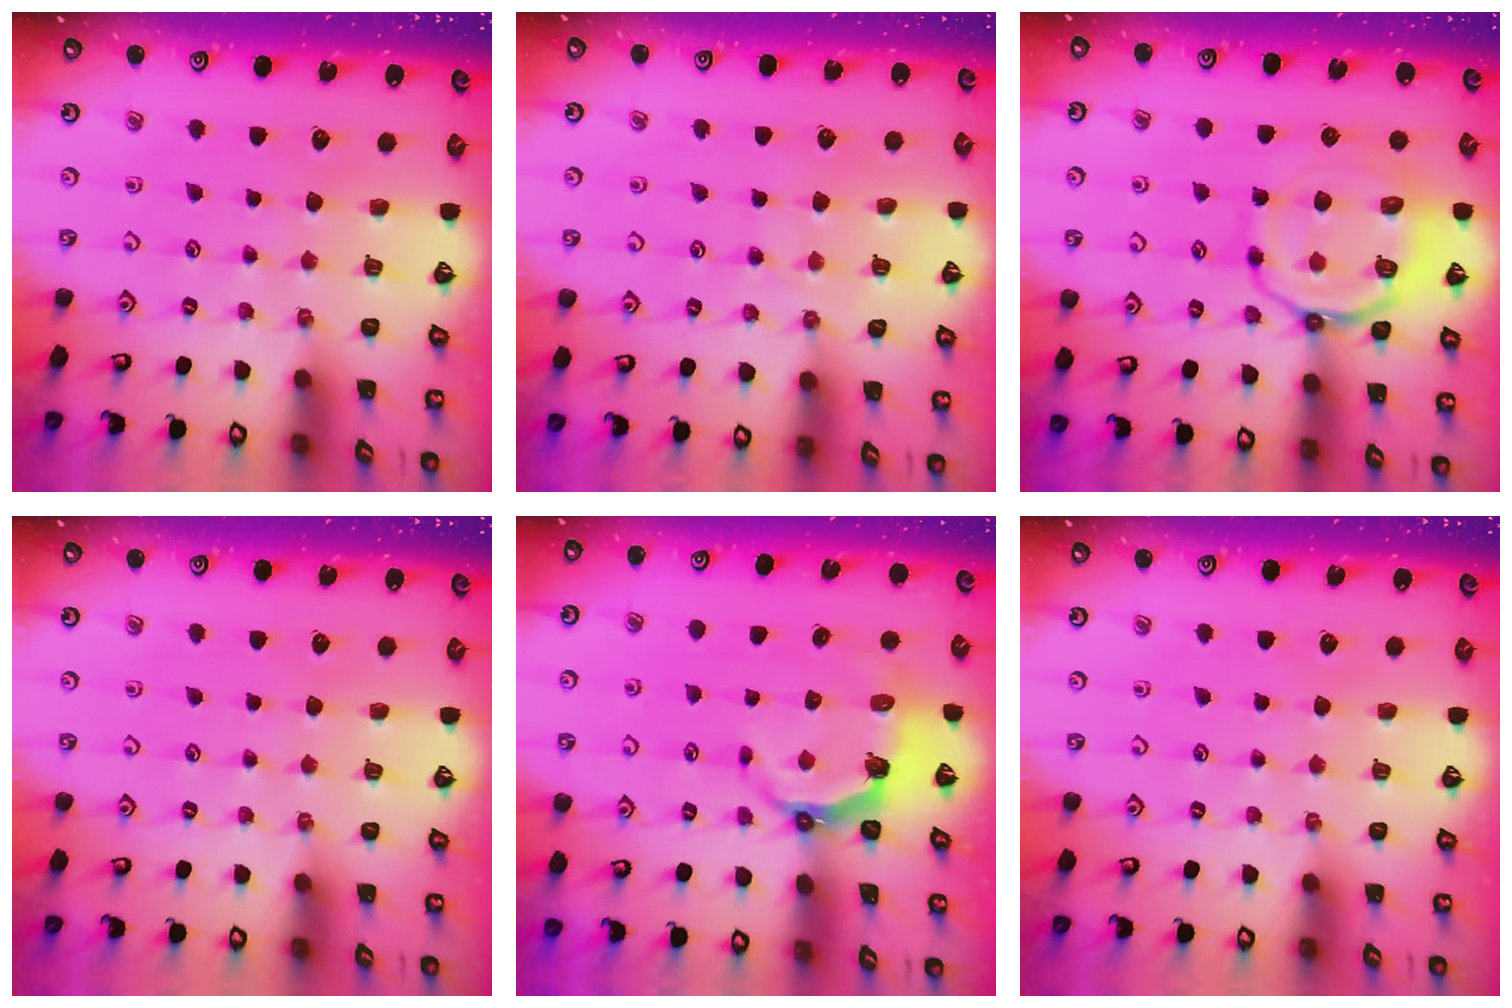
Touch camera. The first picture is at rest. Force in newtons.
{"total": 4.8, "press": 4.7, "slide": 0.7}
{"total": 11.9, "press": 11.8, "slide": 1.0}
{"total": 0.0}
{"total": 4.6, "press": 2.9, "slide": 3.6}
{"total": 0.0}